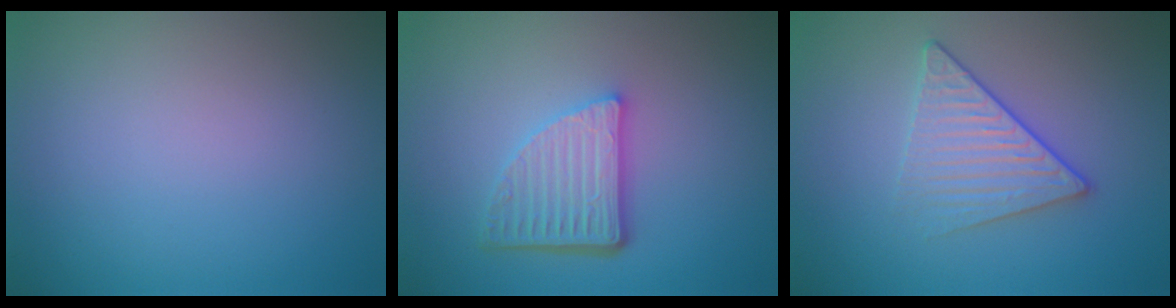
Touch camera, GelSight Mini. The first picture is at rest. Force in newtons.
{"total": 4.9, "press": 3.5, "slide": 3.4}
{"total": 3.3, "press": 3.0, "slide": 1.3}